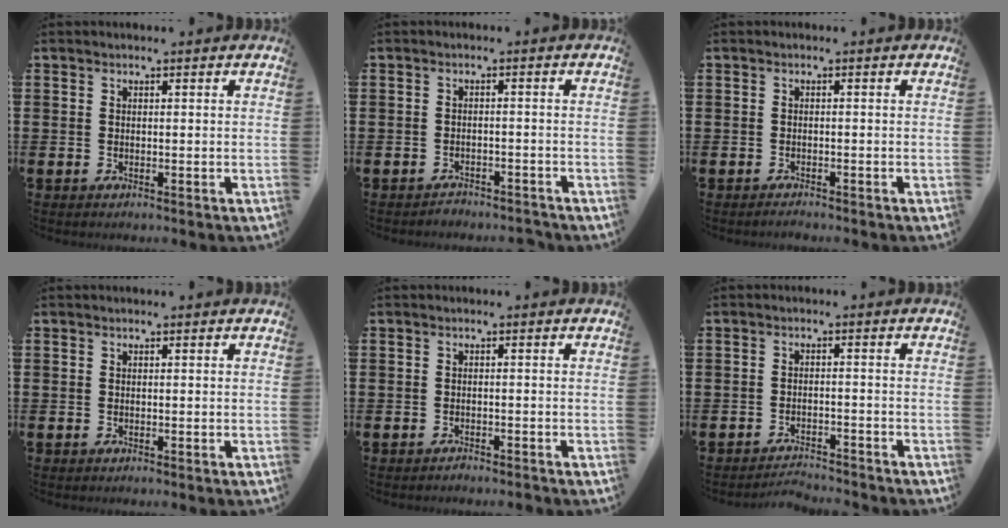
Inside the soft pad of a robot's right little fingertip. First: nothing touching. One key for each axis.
{"total": 1.6, "fx": -1.6, "fy": 0.1, "fz": 0.0, "tx": -0.005, "ty": 0.004, "tz": -0.035}
{"total": 0.7, "fx": -0.6, "fy": 0.0, "fz": 0.2, "tx": -0.005, "ty": -0.003, "tz": -0.012}
{"total": 0.0}
{"total": 0.8, "fx": -0.8, "fy": 0.0, "fz": 0.1, "tx": -0.004, "ty": -0.002, "tz": -0.017}
{"total": 2.3, "fx": -2.3, "fy": -0.1, "fz": -0.1, "tx": -0.004, "ty": 0.003, "tz": -0.050}